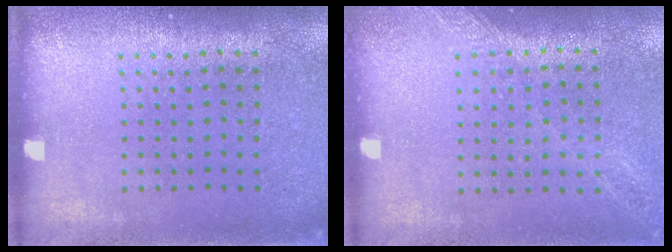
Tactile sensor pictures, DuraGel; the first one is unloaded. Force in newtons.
{"total": 1.1, "press": 1.1, "slide": 0.2}